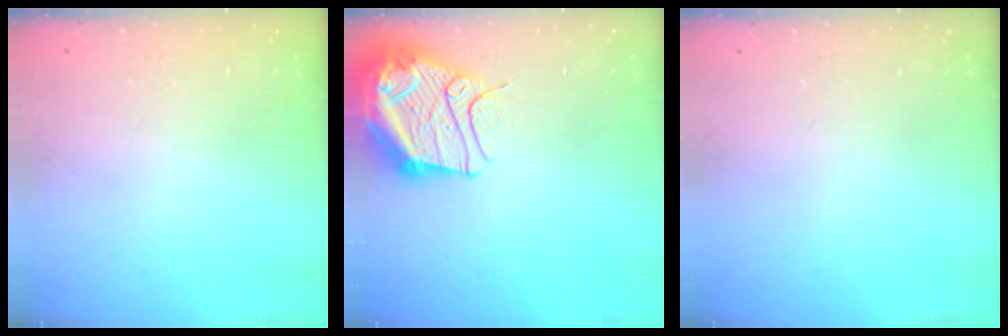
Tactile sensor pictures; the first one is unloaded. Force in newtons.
{"total": 17.5, "press": 17.4, "slide": 1.9}
{"total": 0.0}